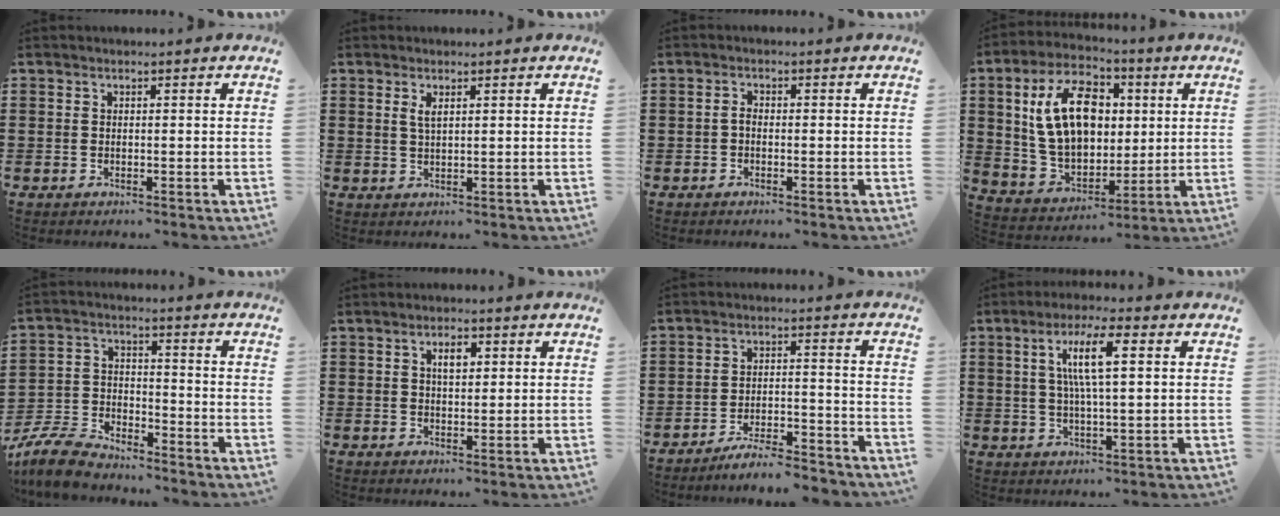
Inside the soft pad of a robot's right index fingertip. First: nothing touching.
{"total": 1.8, "force": [0.9, 0.5, 1.5], "torque": [-0.031, 0.004, 0.014]}
{"total": 1.3, "force": [-0.5, 0.7, 1.0], "torque": [-0.021, 0.000, -0.010]}
{"total": 14.6, "force": [2.8, 9.2, 10.9], "torque": [-0.231, 0.018, 0.049]}
{"total": 7.5, "force": [-7.0, 1.8, 2.2], "torque": [-0.061, 0.013, -0.142]}
{"total": 2.8, "force": [0.8, 1.2, 2.4], "torque": [-0.042, 0.002, 0.012]}
{"total": 5.6, "force": [-5.4, -0.1, 1.6], "torque": [-0.035, -0.004, -0.106]}
{"total": 7.4, "force": [1.9, 1.1, 7.1], "torque": [-0.145, 0.001, 0.025]}